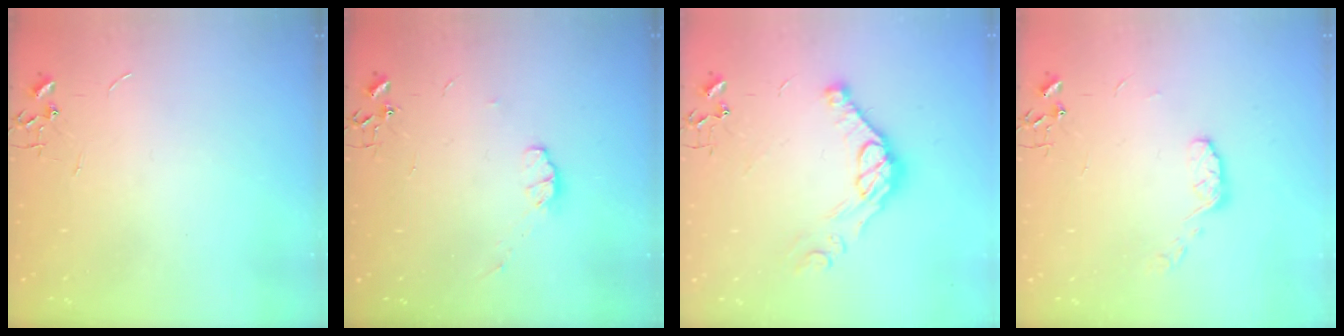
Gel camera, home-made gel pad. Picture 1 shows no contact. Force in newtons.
{"total": 5.2, "press": 5.1, "slide": 0.8}
{"total": 12.2, "press": 12.1, "slide": 0.9}
{"total": 6.4, "press": 6.3, "slide": 0.4}